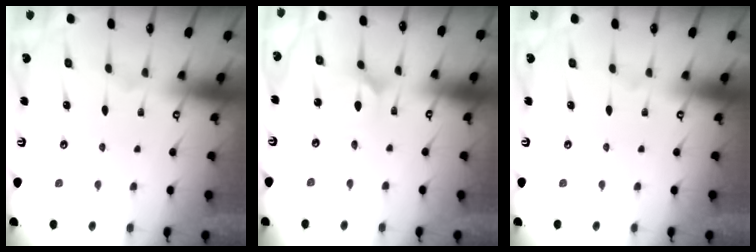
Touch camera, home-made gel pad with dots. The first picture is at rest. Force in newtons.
{"total": 2.4, "press": 2.4, "slide": 0.2}
{"total": 0.0}